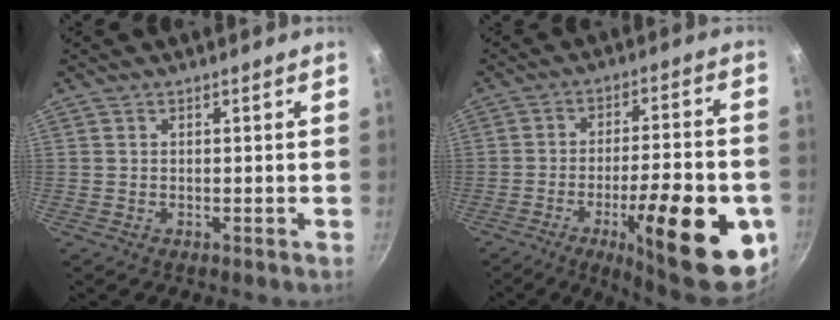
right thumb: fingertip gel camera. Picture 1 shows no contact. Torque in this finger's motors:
{"motor_torque": [0.39, 0.58, 1.03, -1.19, 0.16]}